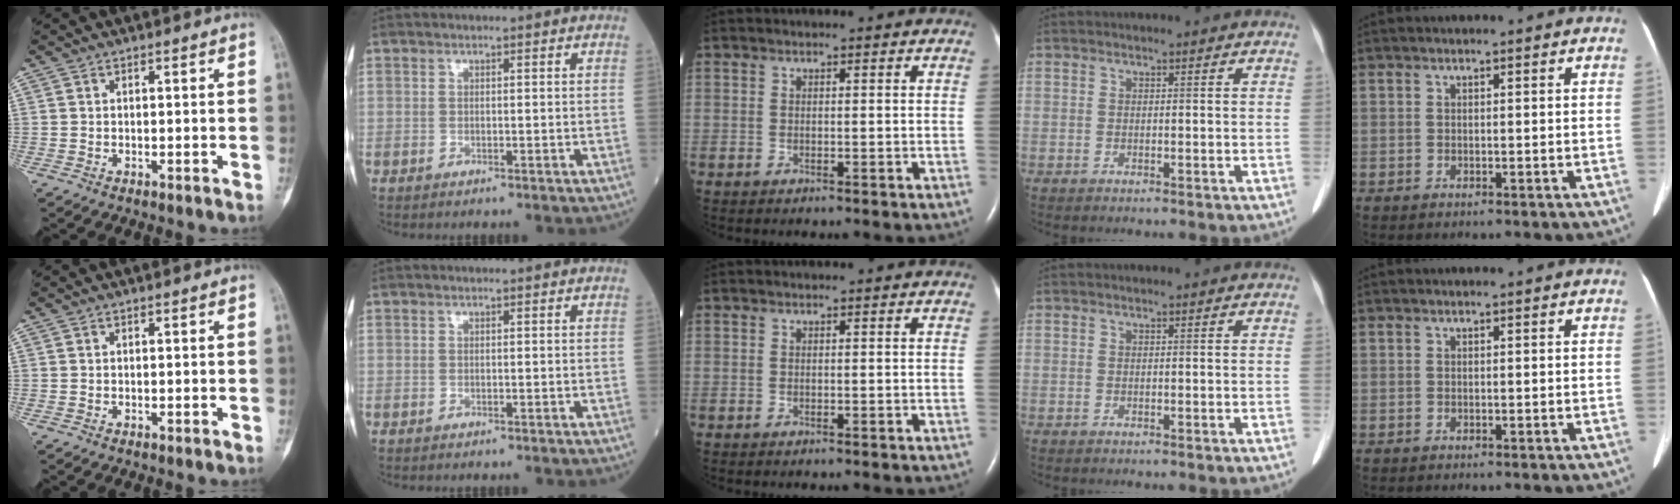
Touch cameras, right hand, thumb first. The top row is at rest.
{}